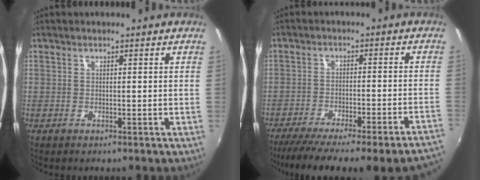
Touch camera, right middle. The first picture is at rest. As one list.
[{"total": 18.9, "force": [-16.5, 0.1, 9.2], "torque": [-0.145, -0.042, -0.232]}]